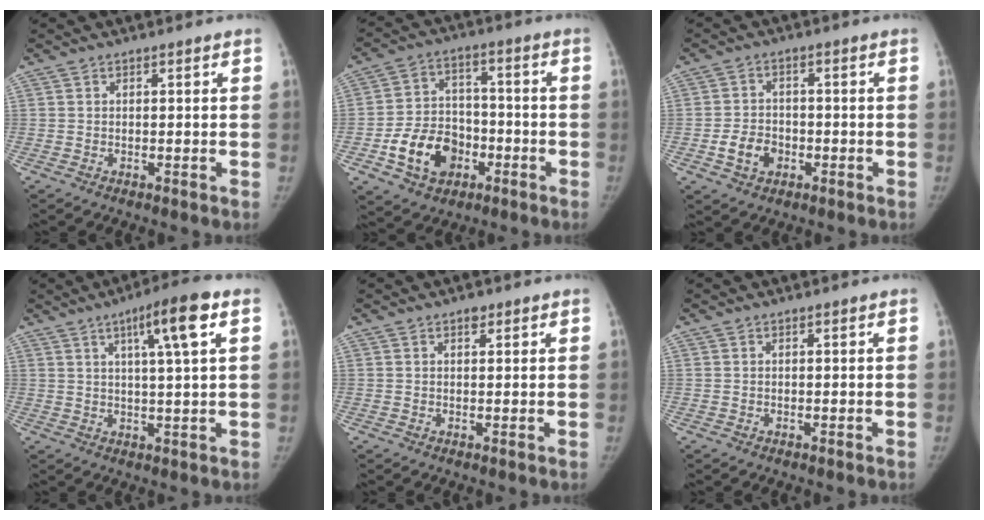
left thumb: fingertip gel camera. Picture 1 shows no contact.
{"total": 13.0, "force": [-5.1, 9.8, 6.8], "torque": [-0.083, 0.030, -0.085]}
{"total": 5.5, "force": [-2.0, 4.4, 2.8], "torque": [-0.034, 0.015, -0.035]}
{"total": 9.5, "force": [4.0, 0.8, 8.6], "torque": [-0.139, -0.003, 0.059]}
{"total": 1.2, "force": [0.8, 0.8, 0.5], "torque": [0.002, -0.002, 0.007]}
{"total": 0.0}